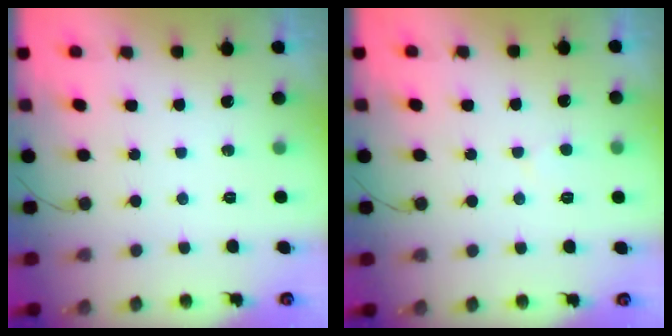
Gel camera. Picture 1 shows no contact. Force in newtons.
{"total": 3.5, "press": 3.5, "slide": 0.3}